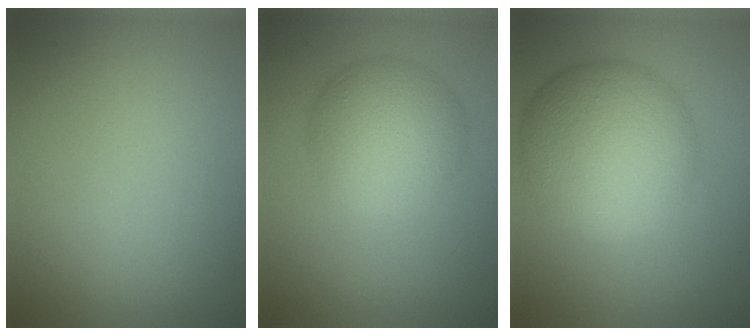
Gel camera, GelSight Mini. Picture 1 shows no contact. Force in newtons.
{"total": 6.2, "press": 6.2, "slide": 0.3}
{"total": 10.5, "press": 10.5, "slide": 0.2}